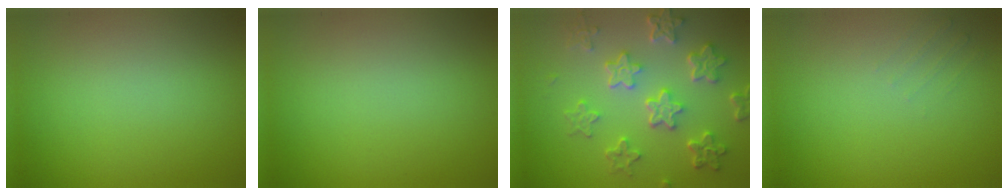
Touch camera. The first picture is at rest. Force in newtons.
{"total": 0.0}
{"total": 5.8, "press": 4.4, "slide": 3.8}
{"total": 0.8, "press": 0.8, "slide": 0.2}